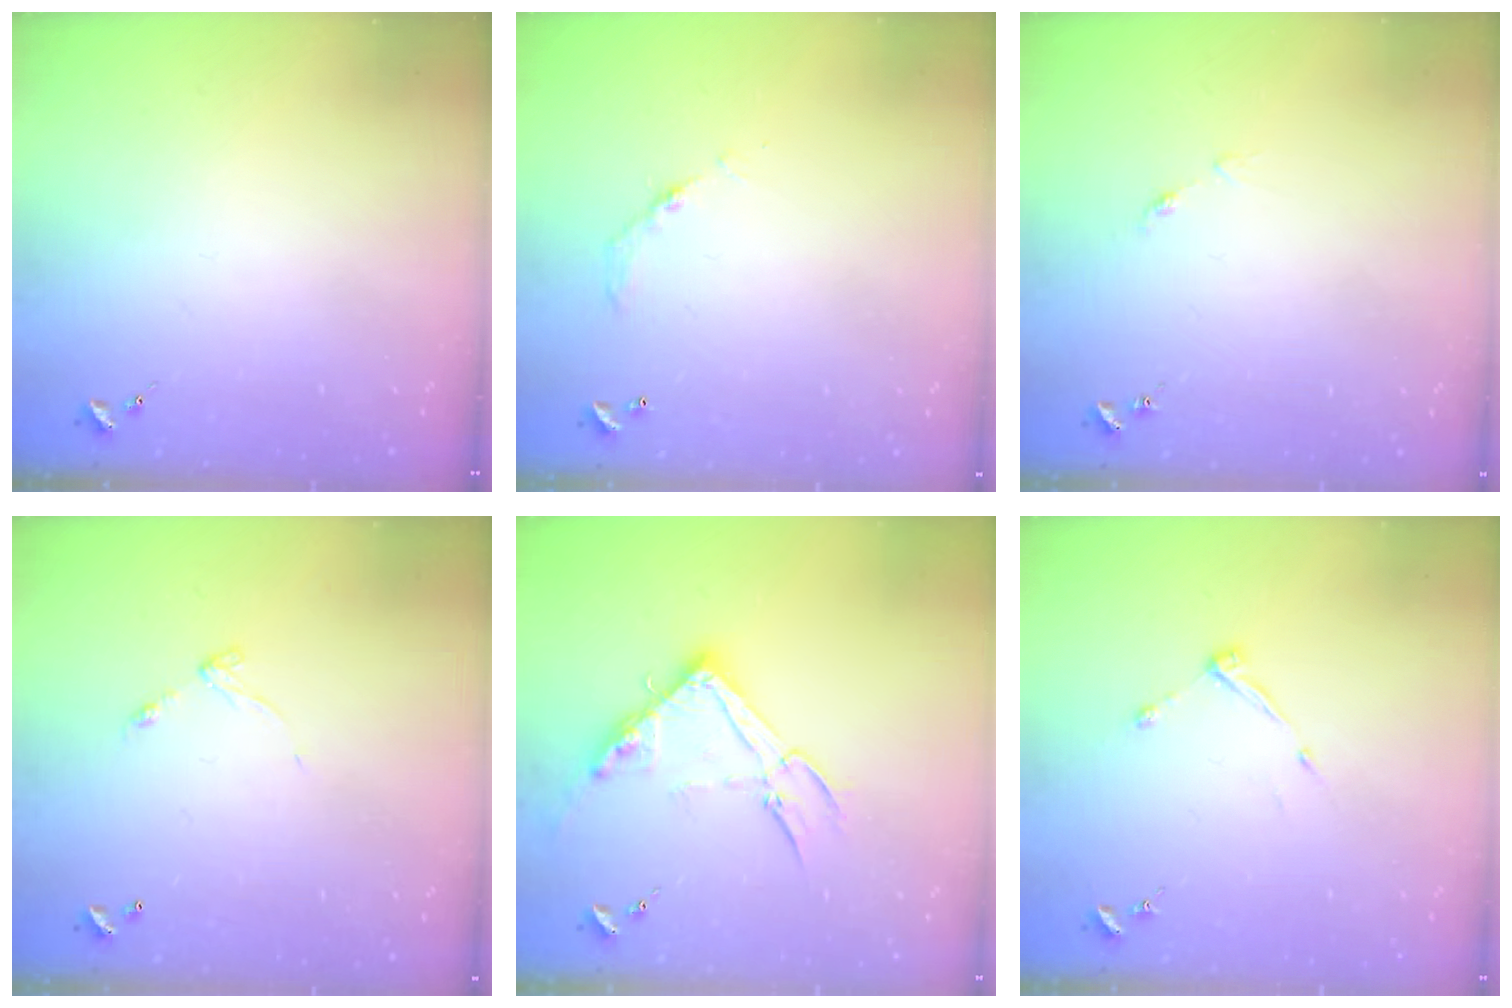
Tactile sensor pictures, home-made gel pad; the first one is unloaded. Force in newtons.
{"total": 5.0, "press": 5.0, "slide": 0.3}
{"total": 4.6, "press": 4.6, "slide": 0.4}
{"total": 5.6, "press": 5.6, "slide": 0.5}
{"total": 15.6, "press": 15.6, "slide": 0.6}
{"total": 5.5, "press": 5.5, "slide": 0.7}